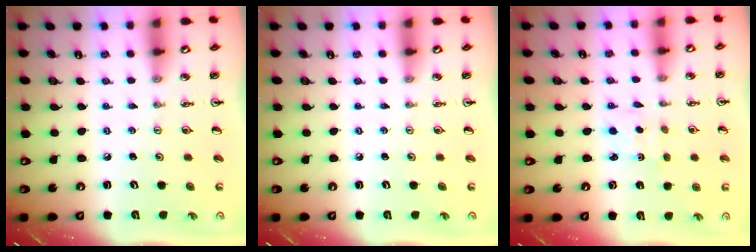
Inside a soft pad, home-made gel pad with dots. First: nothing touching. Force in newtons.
{"total": 0.0}
{"total": 1.8, "press": 1.6, "slide": 0.7}